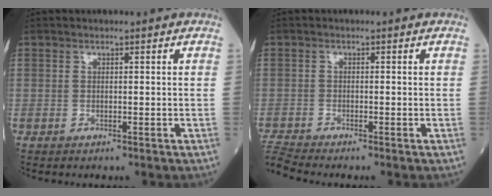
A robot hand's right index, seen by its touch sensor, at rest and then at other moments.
{"total": 2.8, "force": [-2.6, -1.0, -0.1], "torque": [-0.017, -0.022, -0.055]}